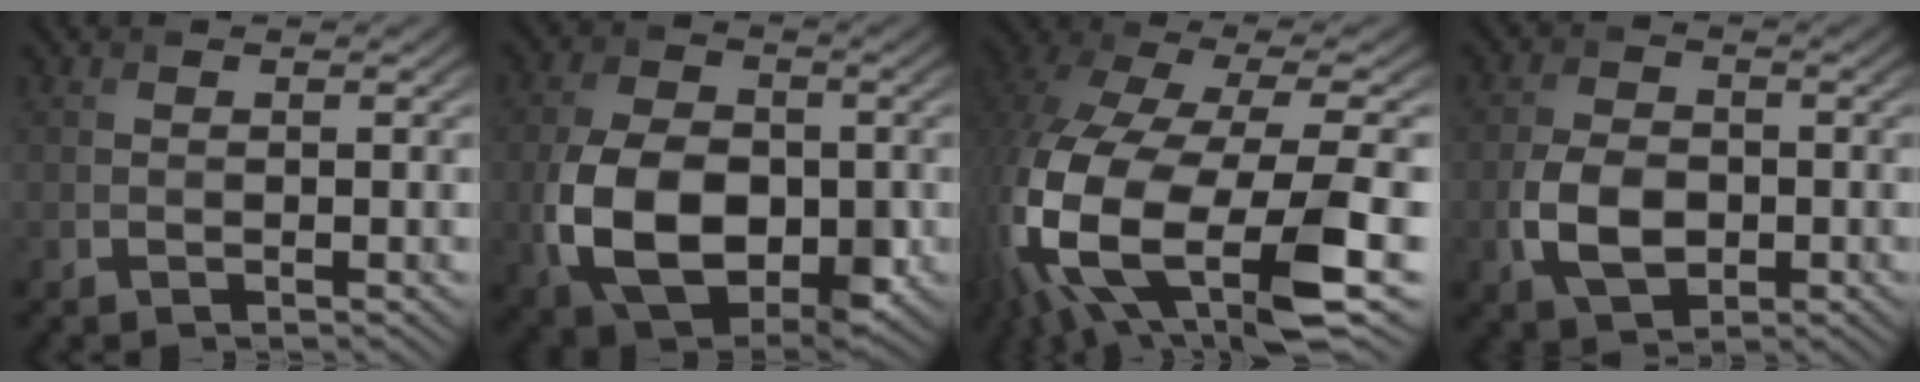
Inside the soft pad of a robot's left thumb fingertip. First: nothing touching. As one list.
[{"total": 12.4, "force": [-2.7, 8.0, 9.0], "torque": [-0.198, -0.021, -0.050]}, {"total": 18.2, "force": [-5.3, 9.2, 14.7], "torque": [-0.364, -0.068, -0.056]}, {"total": 5.9, "force": [-1.6, 3.9, 4.1], "torque": [-0.090, -0.007, -0.033]}]